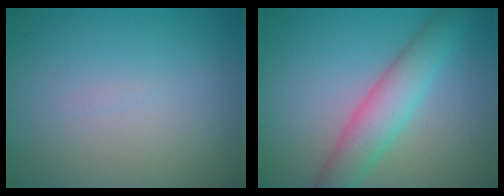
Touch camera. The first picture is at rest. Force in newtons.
{"total": 4.6, "press": 4.6, "slide": 0.2}